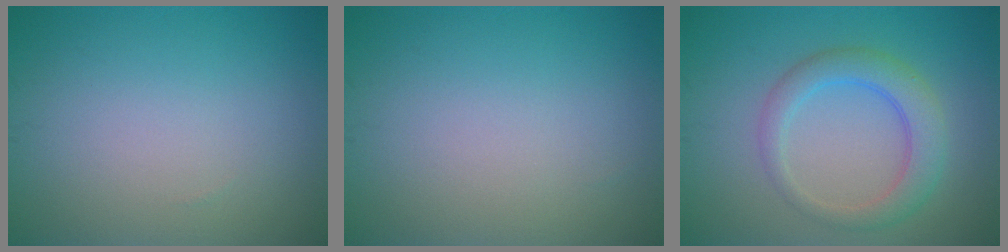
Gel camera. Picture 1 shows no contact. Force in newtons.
{"total": 0.0}
{"total": 3.9, "press": 3.9, "slide": 0.1}